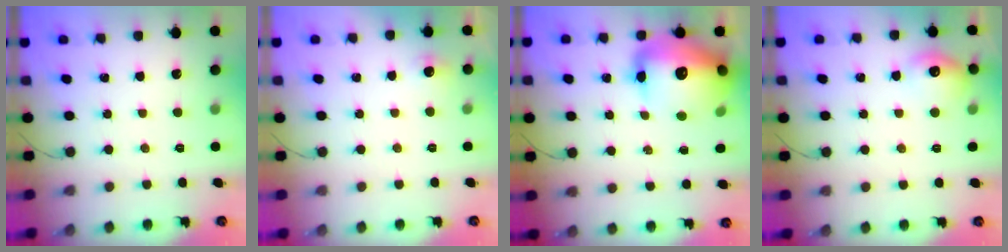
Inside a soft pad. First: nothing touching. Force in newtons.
{"total": 4.3, "press": 3.8, "slide": 2.1}
{"total": 19.9, "press": 19.3, "slide": 4.8}
{"total": 10.0, "press": 10.0, "slide": 0.3}